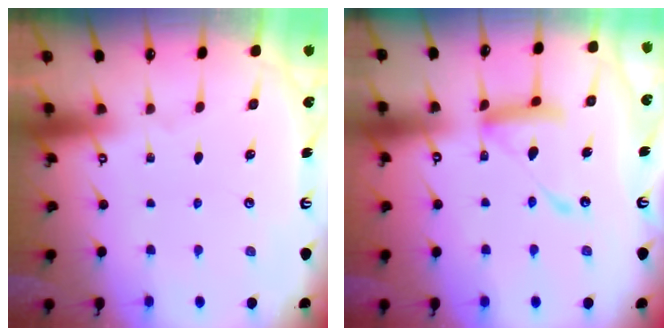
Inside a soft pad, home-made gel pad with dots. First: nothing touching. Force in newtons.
{"total": 13.8, "press": 13.7, "slide": 1.2}